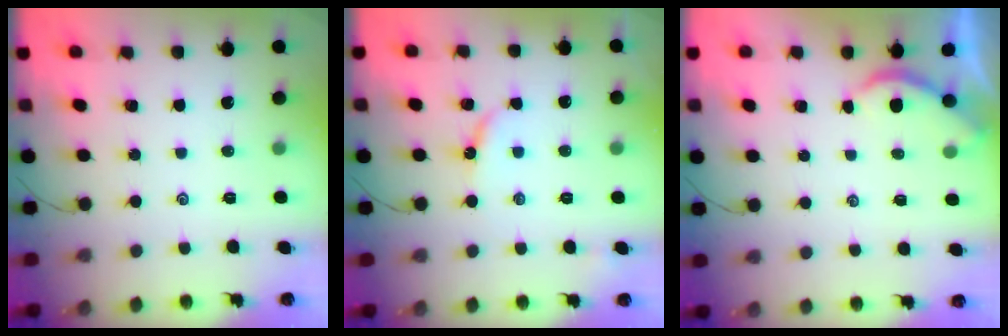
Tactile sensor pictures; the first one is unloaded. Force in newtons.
{"total": 5.7, "press": 5.6, "slide": 0.6}
{"total": 2.0, "press": 2.0, "slide": 0.1}